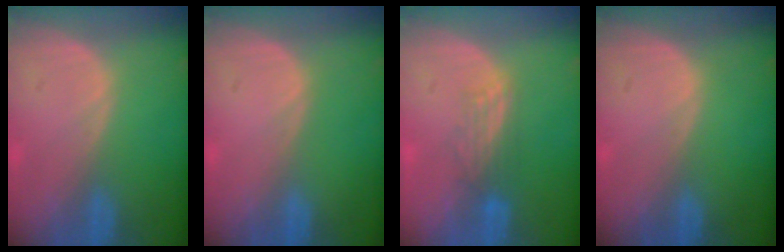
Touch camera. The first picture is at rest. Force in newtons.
{"total": 0.0}
{"total": 2.8, "press": 2.7, "slide": 0.6}
{"total": 0.0}